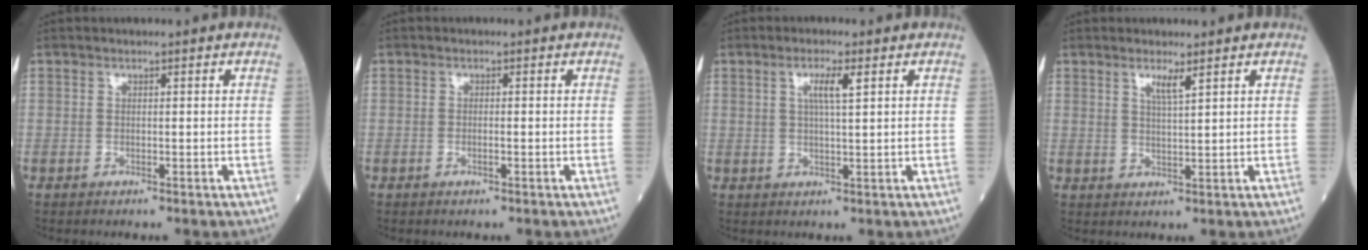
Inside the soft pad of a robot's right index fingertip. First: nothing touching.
{"total": 0.9, "force": [-0.4, 0.1, 0.8], "torque": [-0.018, 0.000, -0.006]}
{"total": 3.5, "force": [1.3, 0.1, 3.2], "torque": [-0.061, 0.001, 0.022]}
{"total": 2.5, "force": [1.5, -0.2, 1.9], "torque": [-0.038, -0.005, 0.029]}